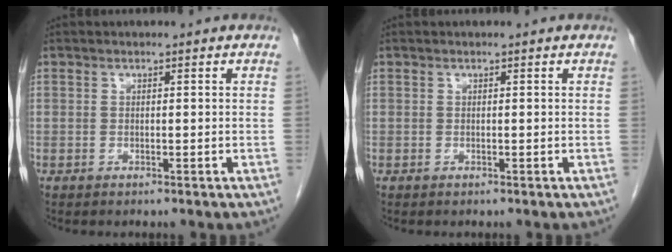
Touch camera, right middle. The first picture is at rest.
{"total": 0.0}